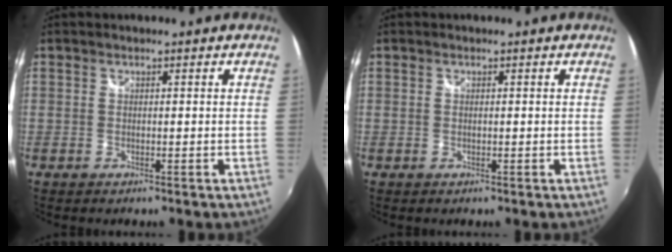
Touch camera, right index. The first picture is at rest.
{"total": 0.0}